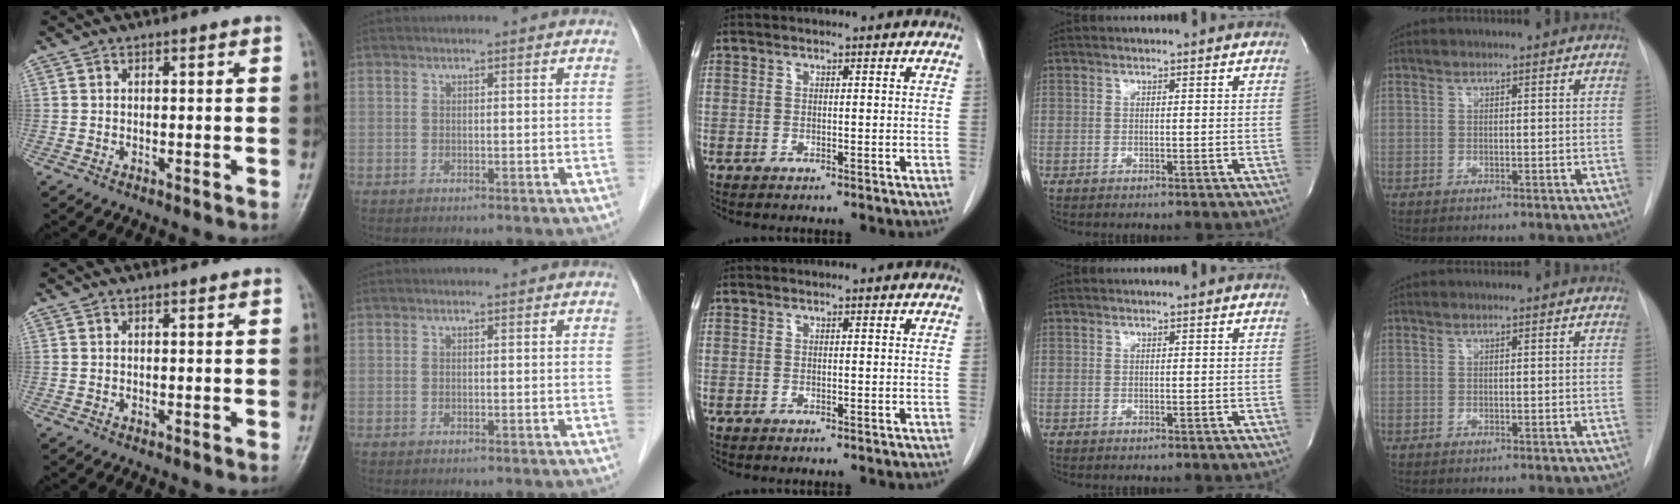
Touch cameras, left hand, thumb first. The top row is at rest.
{}